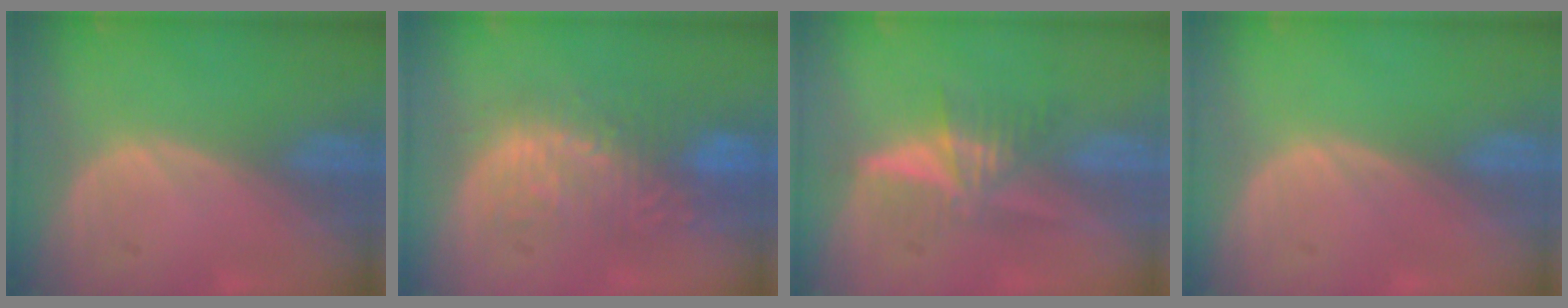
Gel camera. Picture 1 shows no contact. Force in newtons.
{"total": 10.7, "press": 9.4, "slide": 5.3}
{"total": 5.2, "press": 5.1, "slide": 1.0}
{"total": 0.0}